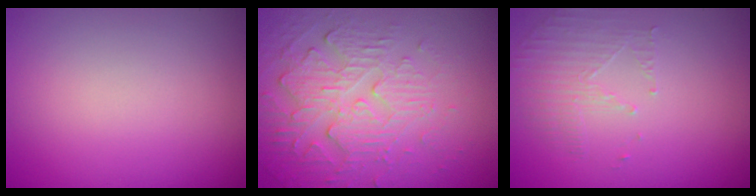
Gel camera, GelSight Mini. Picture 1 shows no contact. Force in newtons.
{"total": 5.8, "press": 3.7, "slide": 4.4}
{"total": 1.7, "press": 0.9, "slide": 1.4}